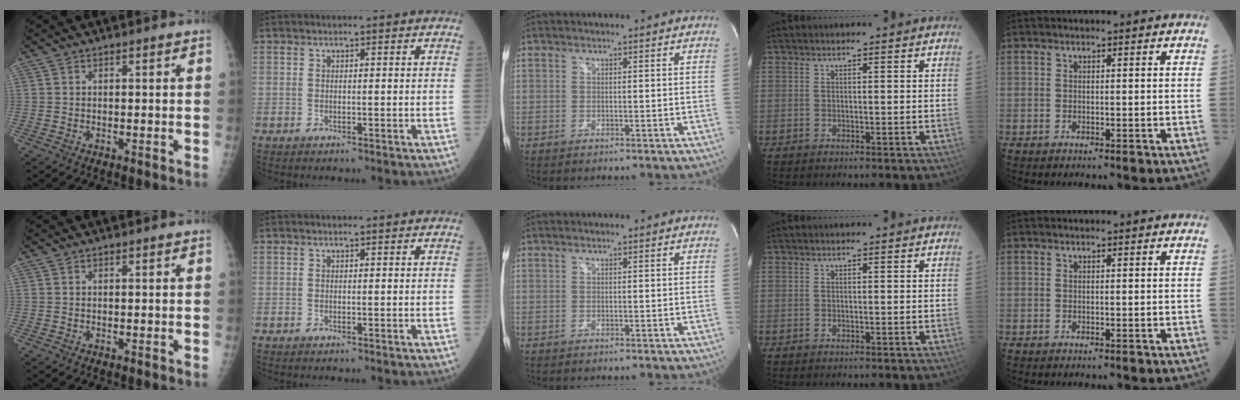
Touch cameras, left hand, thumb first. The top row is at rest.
{}